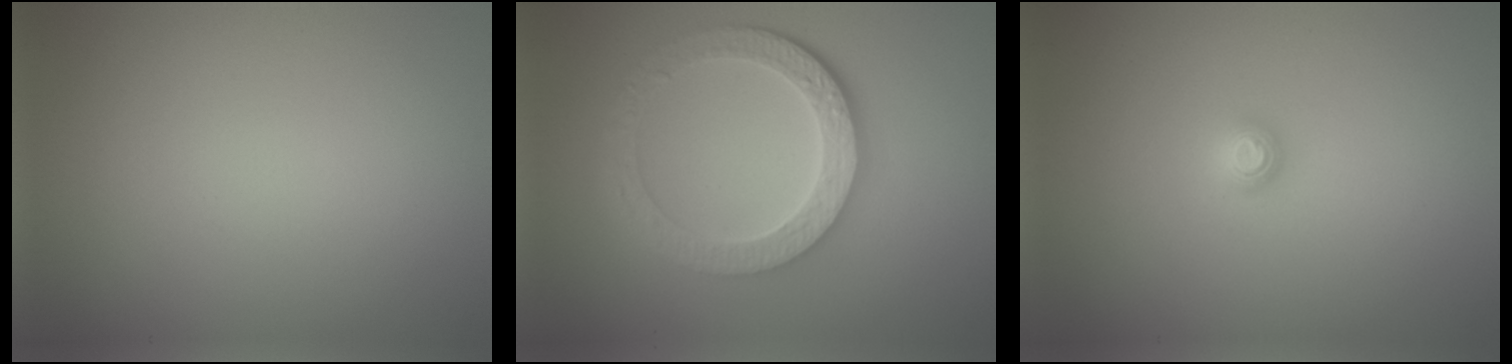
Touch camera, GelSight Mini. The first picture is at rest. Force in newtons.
{"total": 5.8, "press": 4.5, "slide": 3.6}
{"total": 1.2, "press": 1.2, "slide": 0.1}